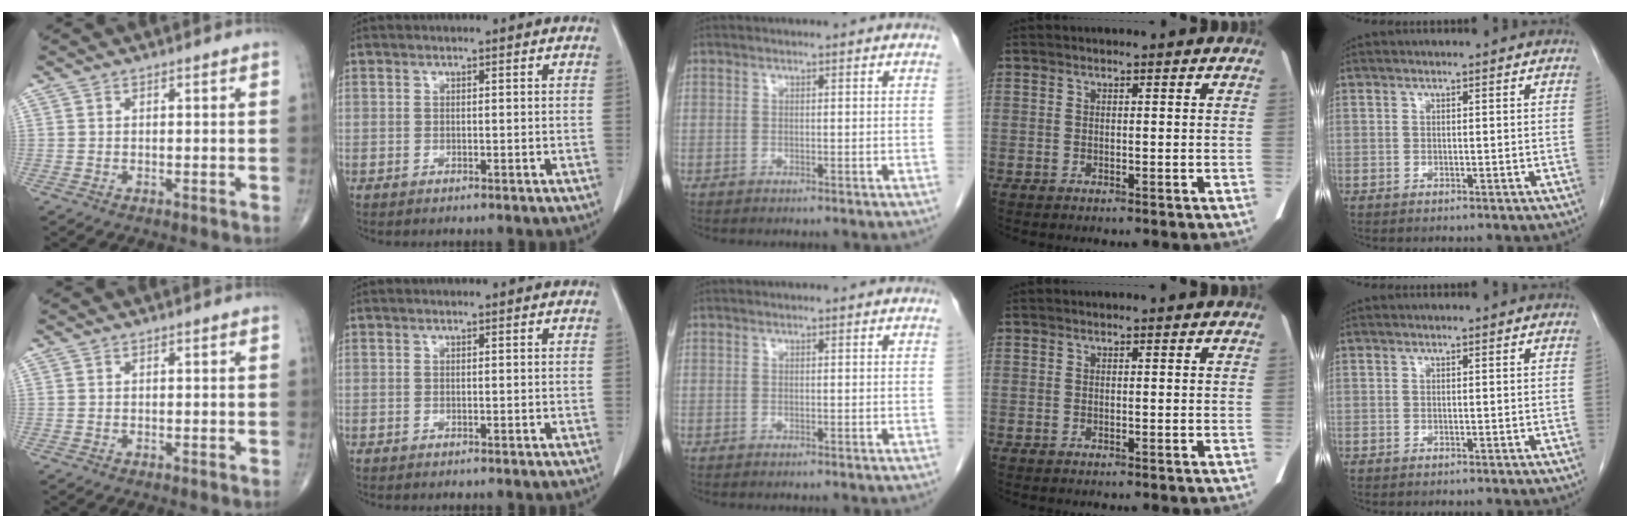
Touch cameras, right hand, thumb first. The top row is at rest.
{}